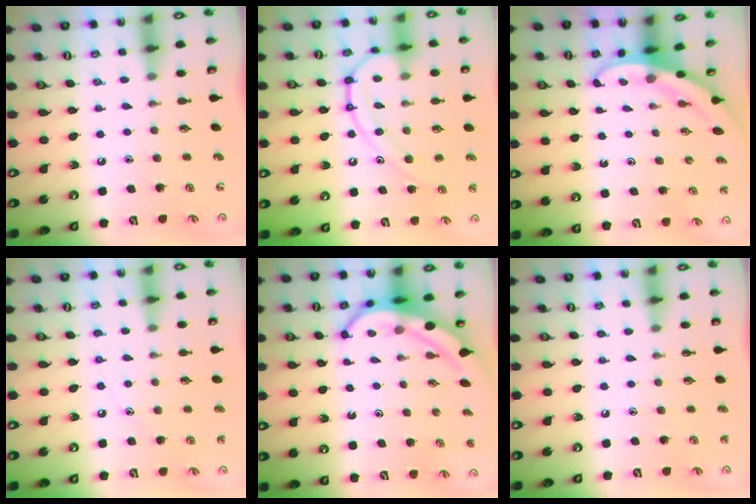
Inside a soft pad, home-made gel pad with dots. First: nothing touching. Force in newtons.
{"total": 12.7, "press": 12.7, "slide": 0.9}
{"total": 3.3, "press": 3.3, "slide": 0.1}
{"total": 5.1, "press": 5.1, "slide": 0.5}
{"total": 7.4, "press": 7.3, "slide": 1.1}
{"total": 1.1, "press": 1.1, "slide": 0.3}